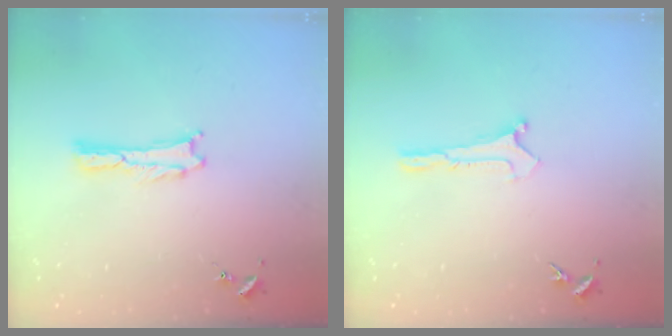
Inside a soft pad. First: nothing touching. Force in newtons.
{"total": 0.0}